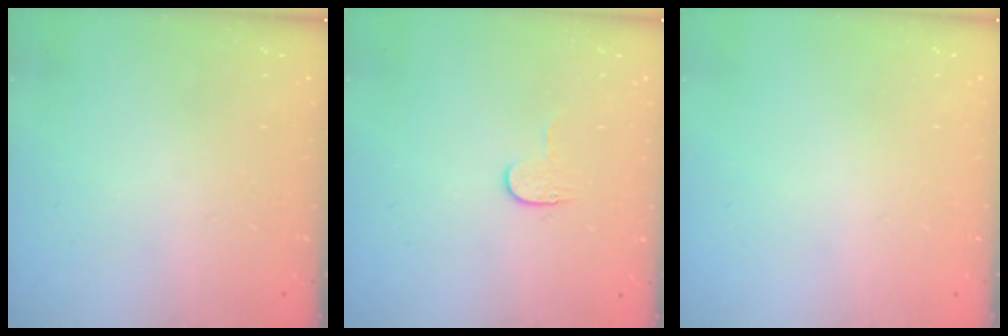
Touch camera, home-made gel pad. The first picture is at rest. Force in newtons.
{"total": 3.4, "press": 3.4, "slide": 0.4}
{"total": 0.0}